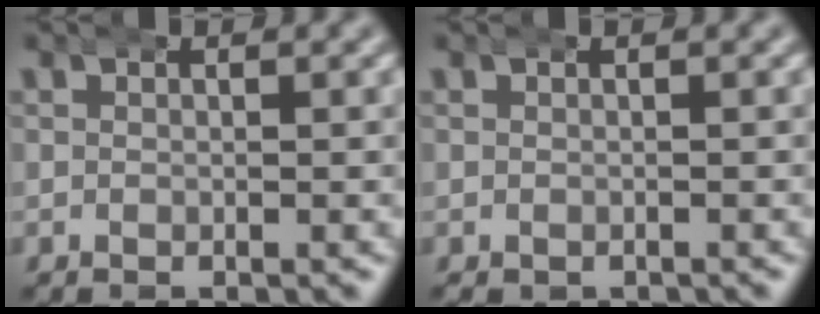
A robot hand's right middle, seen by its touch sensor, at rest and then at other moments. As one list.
[{"total": 0.8, "force": [-0.5, 0.6, 0.2], "torque": [-0.010, -0.008, -0.002]}]